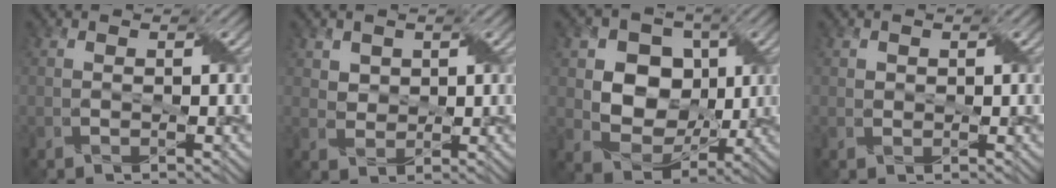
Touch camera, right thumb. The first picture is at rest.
{"total": 2.7, "force": [1.5, 2.0, 0.8], "torque": [-0.034, -0.009, 0.034]}
{"total": 9.5, "force": [1.3, 7.8, 5.1], "torque": [-0.118, -0.006, 0.015]}
{"total": 0.8, "force": [0.4, 0.8, 0.1], "torque": [-0.006, -0.001, 0.007]}